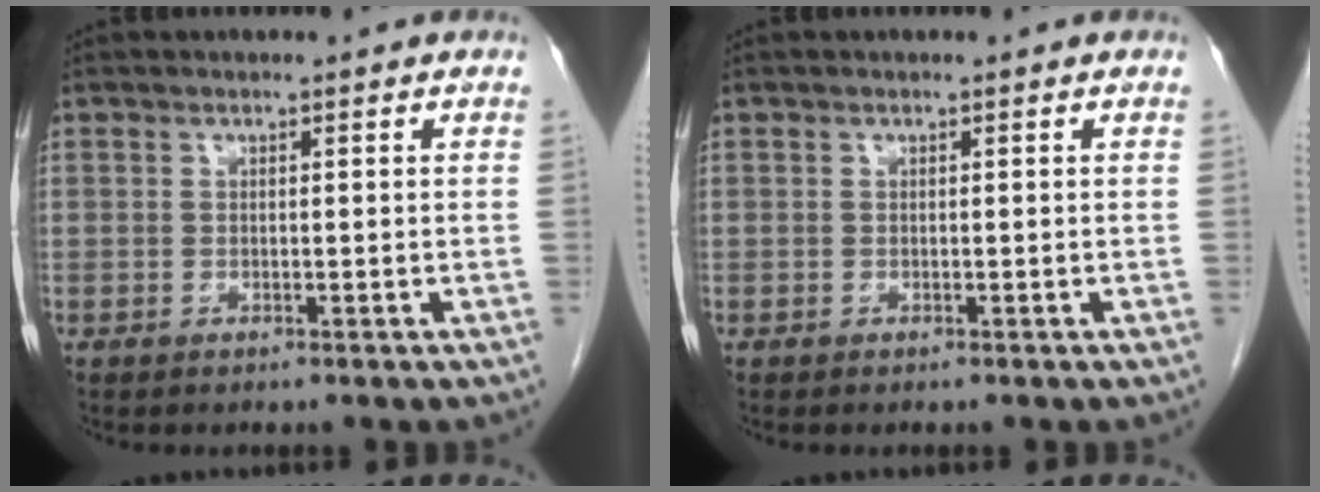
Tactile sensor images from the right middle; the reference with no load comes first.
{"total": 0.0}